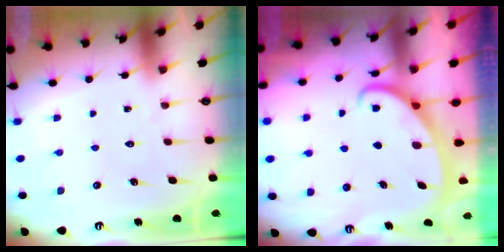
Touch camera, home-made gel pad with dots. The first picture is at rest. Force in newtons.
{"total": 2.5, "press": 2.5, "slide": 0.3}